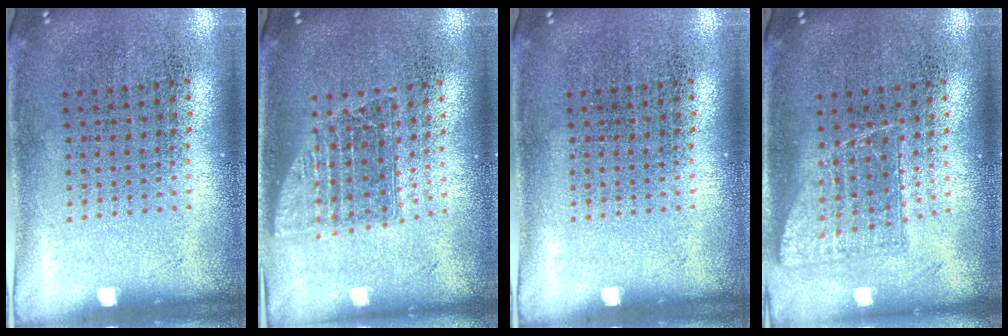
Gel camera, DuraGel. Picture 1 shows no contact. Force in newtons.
{"total": 1.5, "press": 1.2, "slide": 0.9}
{"total": 0.0}
{"total": 1.0, "press": 0.9, "slide": 0.5}